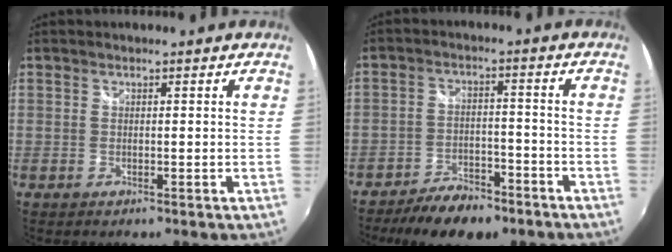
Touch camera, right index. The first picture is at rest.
{"total": 12.1, "force": [-9.1, 4.9, 6.2], "torque": [-0.140, -0.009, -0.142]}